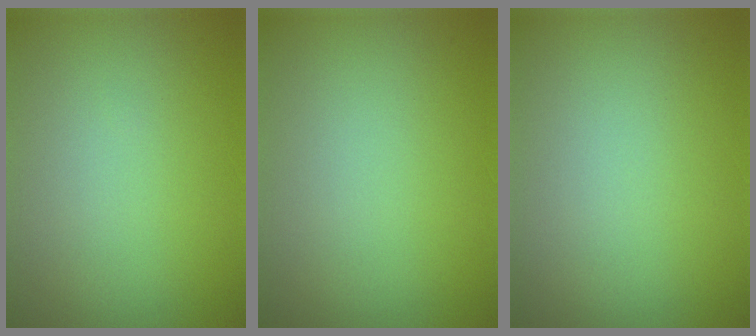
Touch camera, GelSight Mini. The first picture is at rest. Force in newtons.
{"total": 0.0}
{"total": 0.0}